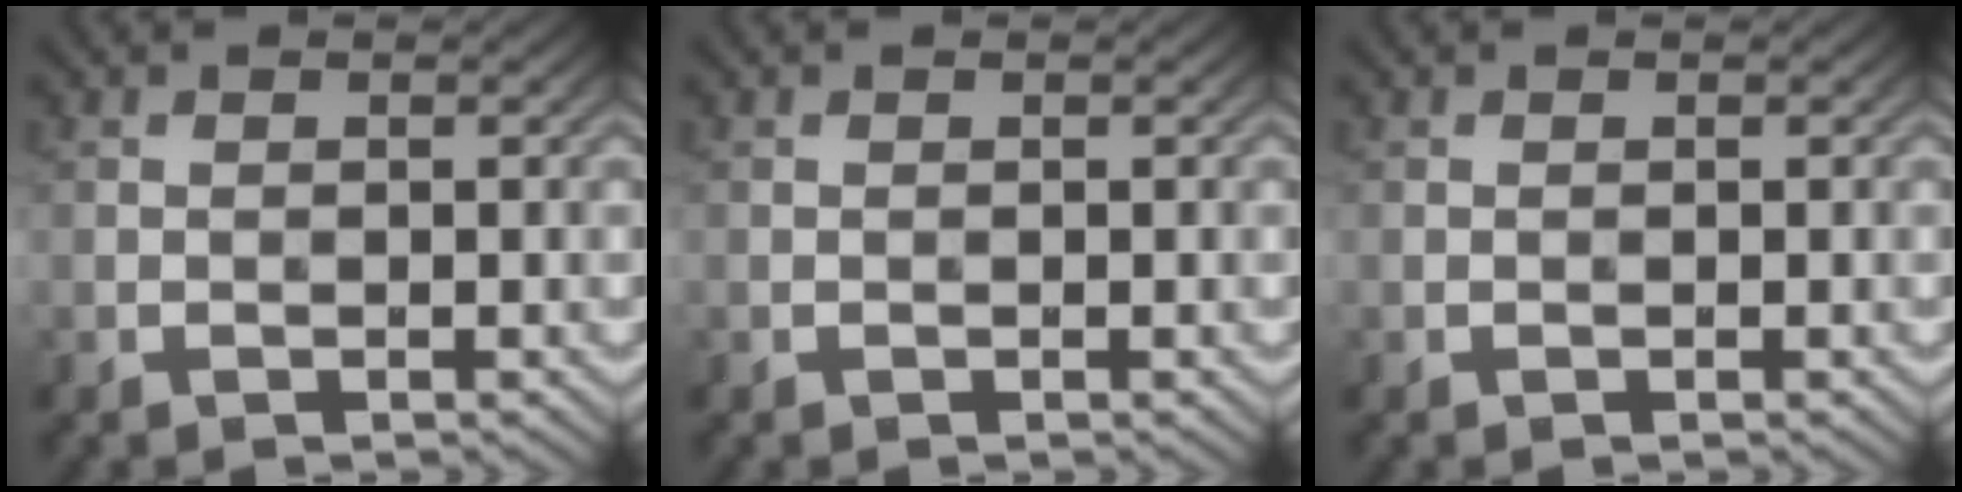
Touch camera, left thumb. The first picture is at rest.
{"total": 0.0}
{"total": 0.0}